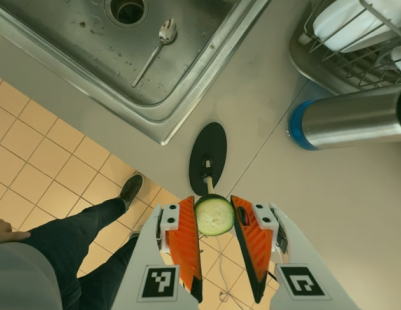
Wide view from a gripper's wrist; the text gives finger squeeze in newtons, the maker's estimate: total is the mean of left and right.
{"total": 7.4, "left": 7.0, "right": 7.8}